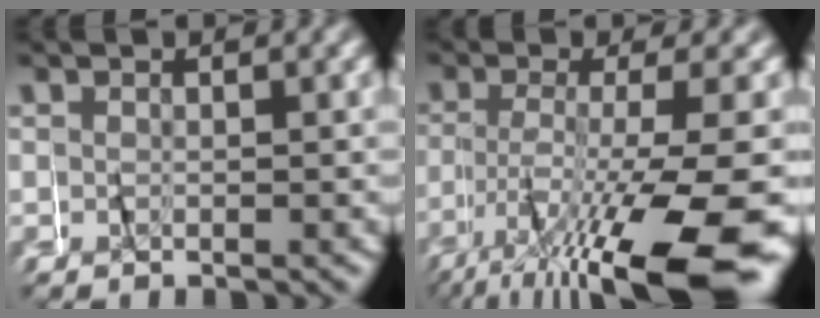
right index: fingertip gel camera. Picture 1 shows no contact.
{"total": 9.8, "force": [-5.1, 2.2, 8.1], "torque": [-0.148, -0.024, -0.068]}